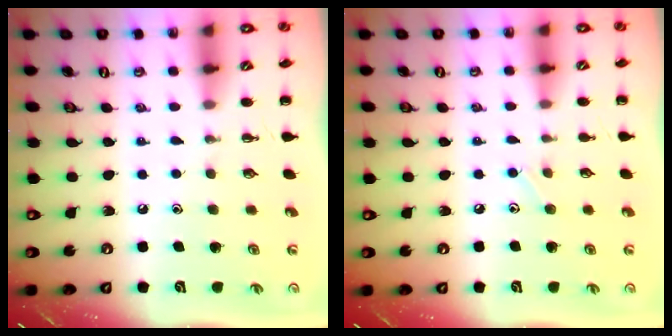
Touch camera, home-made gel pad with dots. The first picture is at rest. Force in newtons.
{"total": 4.8, "press": 4.5, "slide": 1.5}